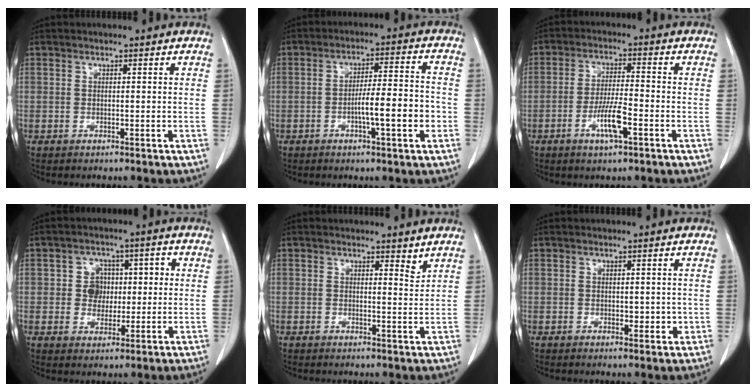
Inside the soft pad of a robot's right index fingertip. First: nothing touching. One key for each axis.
{"total": 8.2, "fx": -2.3, "fy": 0.9, "fz": 7.8, "tx": -0.128, "ty": 0.011, "tz": -0.037}
{"total": 6.4, "fx": -2.6, "fy": 0.9, "fz": 5.8, "tx": -0.112, "ty": -0.005, "tz": -0.048}
{"total": 5.8, "fx": 0.5, "fy": 5.3, "fz": 2.4, "tx": -0.031, "ty": 0.023, "tz": 0.012}
{"total": 2.3, "fx": 2.0, "fy": 0.6, "fz": 1.0, "tx": -0.015, "ty": -0.014, "tz": 0.028}
{"total": 2.4, "fx": 0.1, "fy": 1.4, "fz": 1.9, "tx": -0.024, "ty": -0.004, "tz": 0.006}